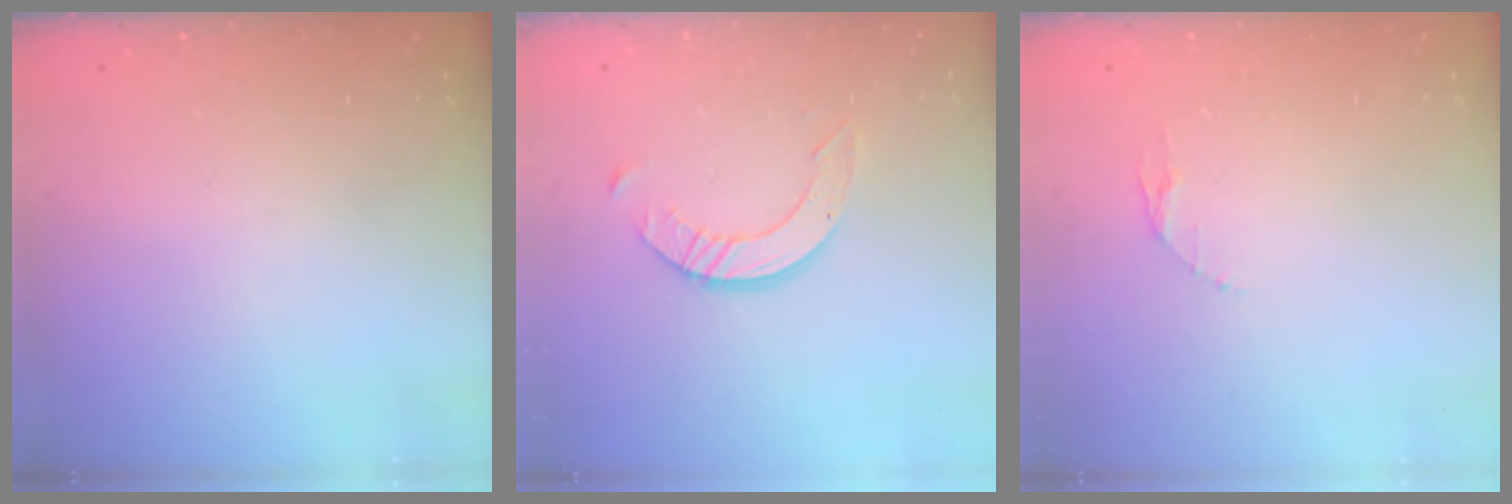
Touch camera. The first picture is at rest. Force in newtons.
{"total": 8.0, "press": 7.9, "slide": 0.8}
{"total": 3.5, "press": 3.4, "slide": 0.4}